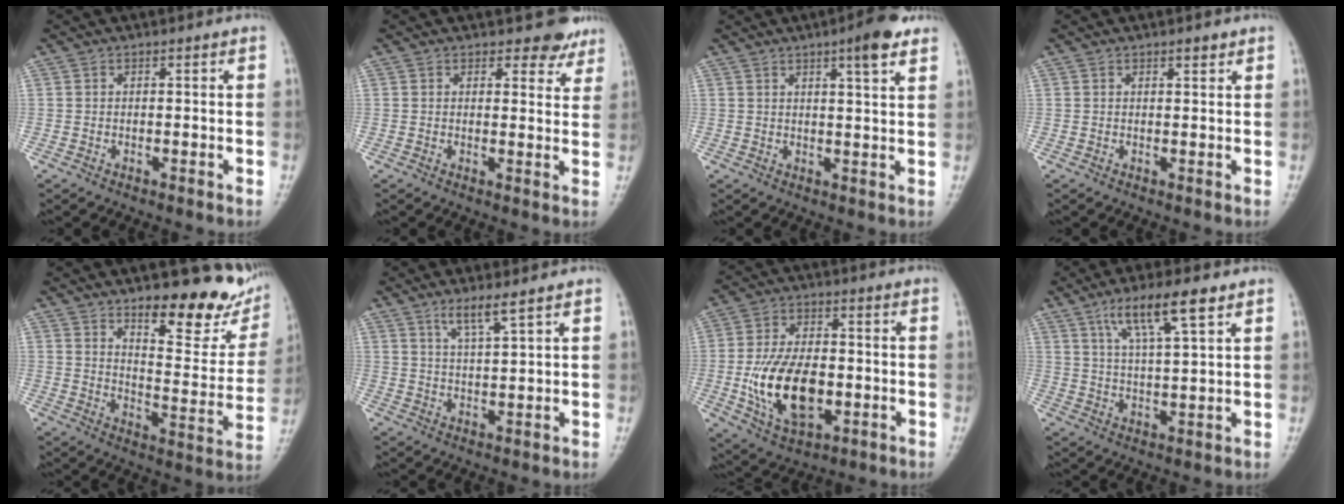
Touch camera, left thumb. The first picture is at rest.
{"total": 3.7, "force": [3.1, 1.8, 1.0], "torque": [0.012, -0.022, 0.032]}
{"total": 6.7, "force": [4.1, 1.0, 5.2], "torque": [-0.067, -0.019, 0.054]}
{"total": 1.3, "force": [0.9, 0.4, 0.8], "torque": [-0.007, -0.005, 0.014]}
{"total": 16.5, "force": [11.6, 5.9, 10.1], "torque": [-0.077, -0.086, 0.165]}
{"total": 4.5, "force": [3.1, 0.1, 3.3], "torque": [-0.066, -0.021, 0.062]}
{"total": 15.4, "force": [-2.9, 8.8, 12.2], "torque": [-0.207, 0.005, -0.040]}
{"total": 9.8, "force": [5.5, 1.7, 8.0], "torque": [-0.144, -0.014, 0.102]}